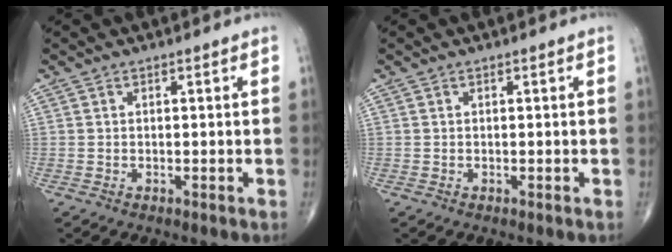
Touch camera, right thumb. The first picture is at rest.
{"total": 0.0}